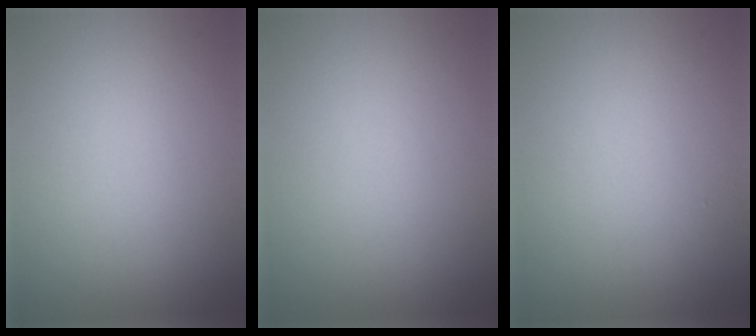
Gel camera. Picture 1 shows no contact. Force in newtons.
{"total": 0.0}
{"total": 0.0}